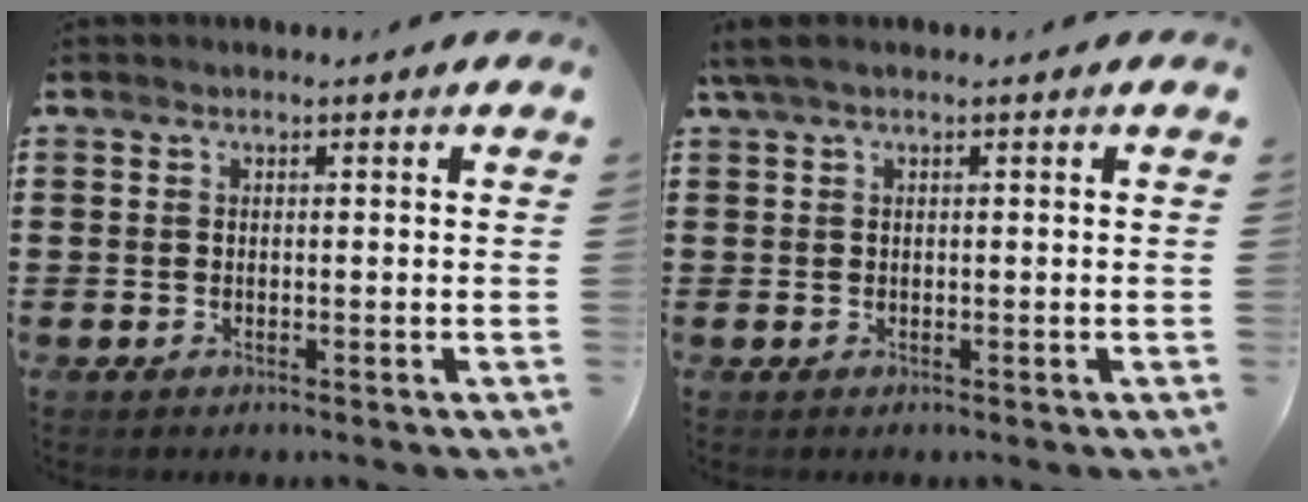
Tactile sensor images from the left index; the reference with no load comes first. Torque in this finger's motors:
{"motor_torque": [1.07, -1.06, 0.27, 0.06]}